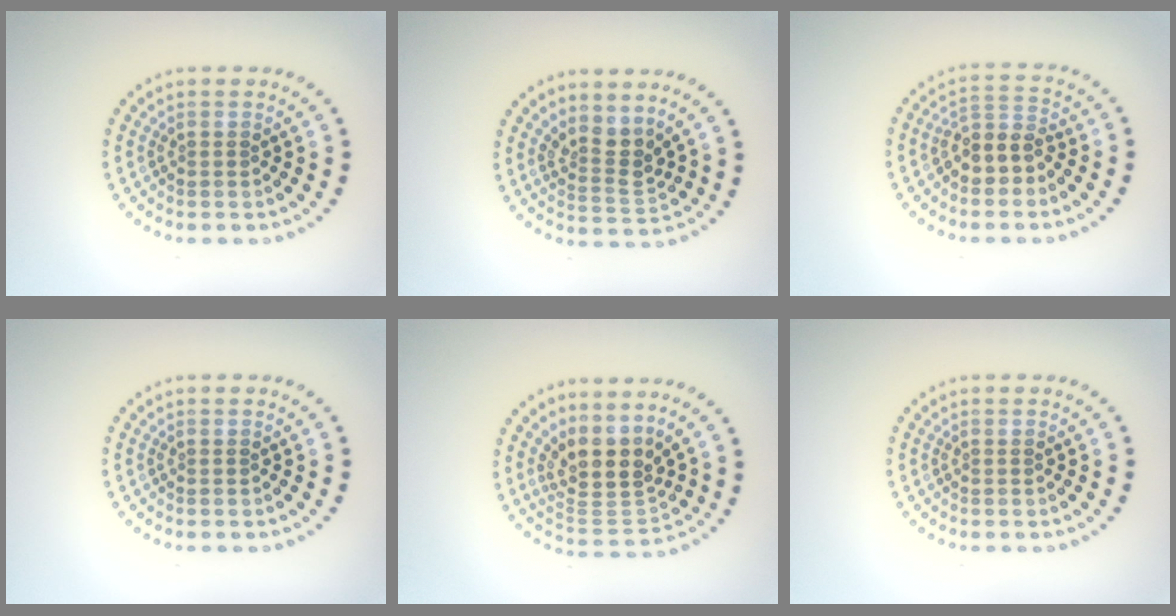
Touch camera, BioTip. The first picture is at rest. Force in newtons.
{"total": 2.7, "press": 1.9, "slide": 1.8}
{"total": 3.3, "press": 2.8, "slide": 1.6}
{"total": 0.0}
{"total": 4.5, "press": 3.5, "slide": 2.8}
{"total": 0.0}